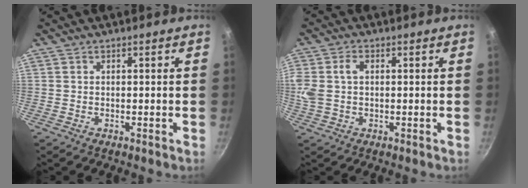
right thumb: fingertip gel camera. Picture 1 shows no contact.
{"total": 6.5, "force": [0.9, 4.4, 4.7], "torque": [-0.097, 0.011, 0.015]}